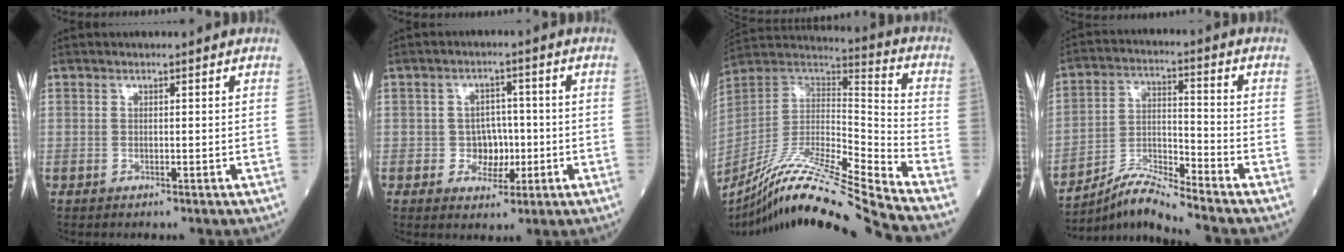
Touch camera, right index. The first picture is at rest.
{"total": 4.3, "force": [-0.8, 3.7, 2.2], "torque": [-0.021, 0.010, -0.009]}
{"total": 22.7, "force": [-19.1, -2.0, 12.0], "torque": [-0.234, -0.017, -0.348]}
{"total": 8.1, "force": [-7.5, -1.4, 2.5], "torque": [-0.059, 0.005, -0.139]}